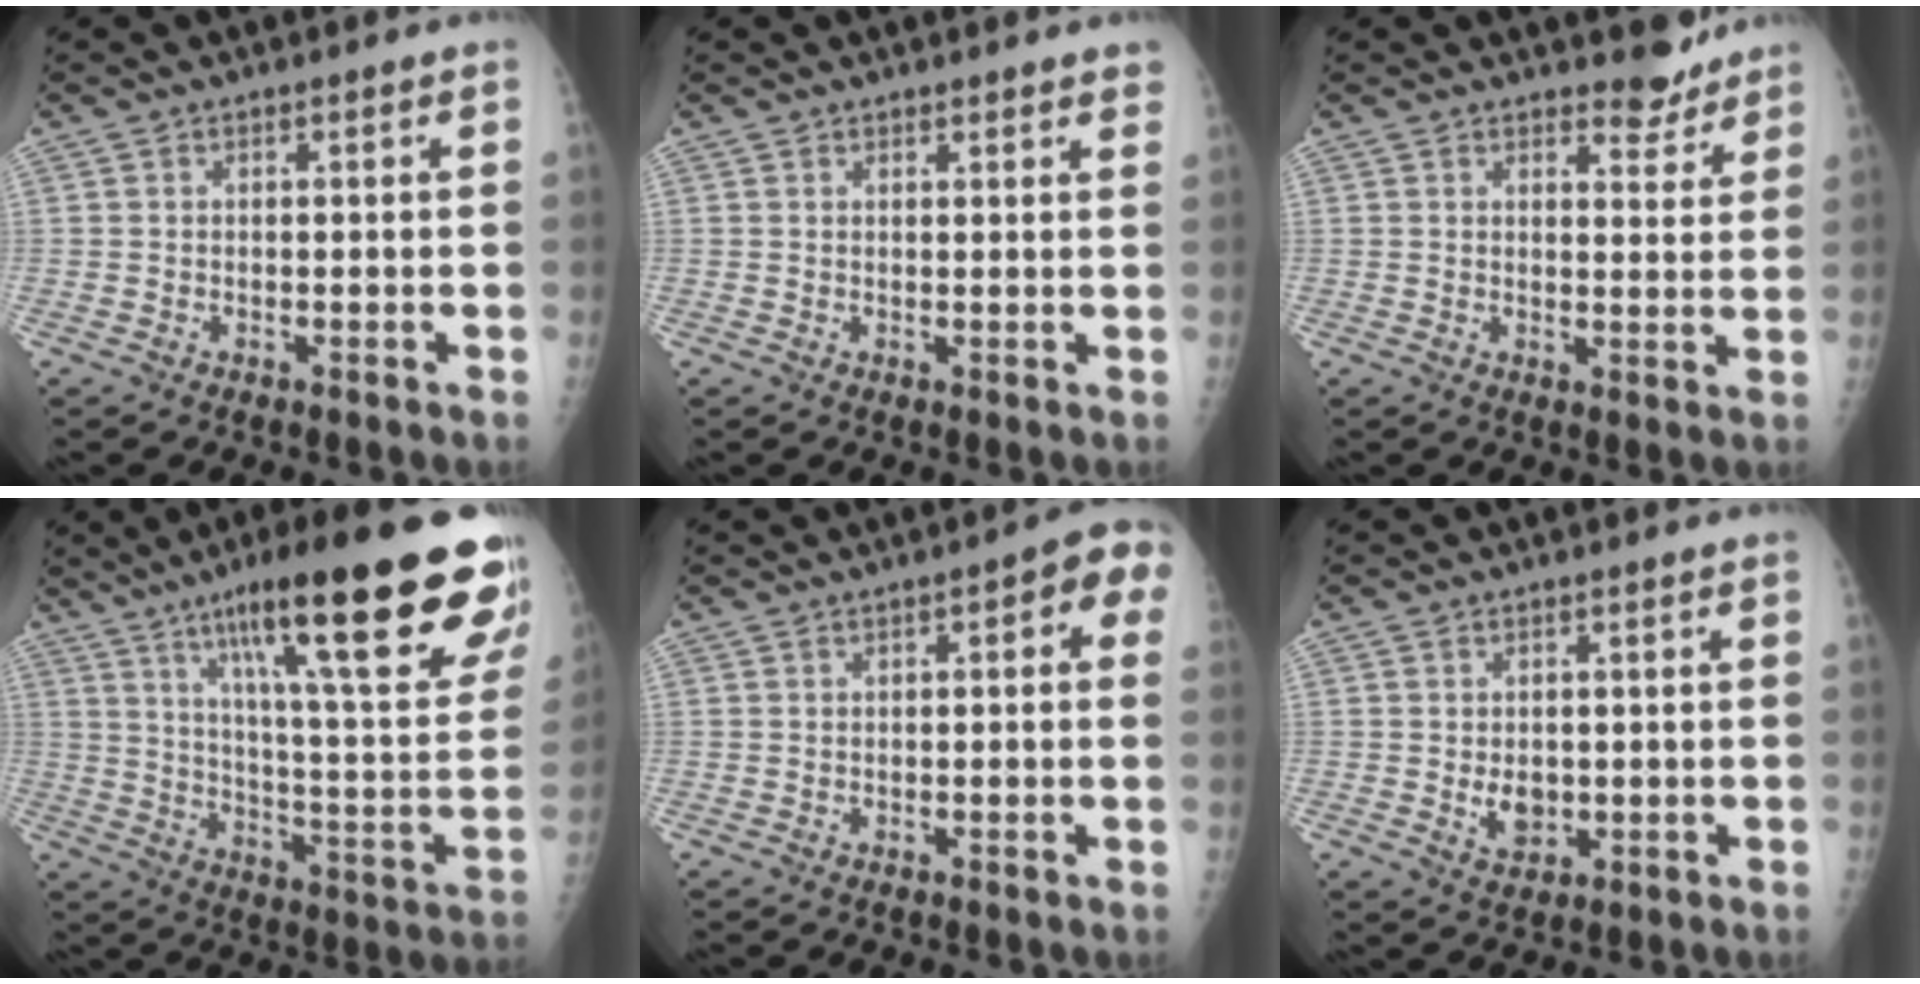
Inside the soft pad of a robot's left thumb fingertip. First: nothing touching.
{"total": 3.2, "force": [2.9, 0.9, 1.0], "torque": [0.008, -0.007, 0.028]}
{"total": 4.4, "force": [4.0, 1.6, 0.9], "torque": [0.004, -0.035, 0.054]}
{"total": 30.9, "force": [18.5, 5.1, 24.2], "torque": [-0.309, -0.046, 0.278]}
{"total": 5.8, "force": [1.6, 2.1, 5.2], "torque": [-0.045, 0.013, 0.008]}
{"total": 3.5, "force": [0.0, 2.6, 2.4], "torque": [-0.029, -0.006, 0.011]}